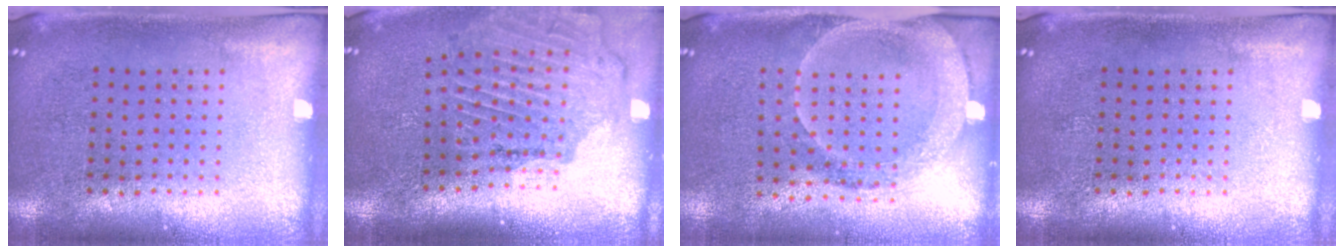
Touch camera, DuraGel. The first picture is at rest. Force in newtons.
{"total": 1.7, "press": 1.7, "slide": 0.3}
{"total": 1.8, "press": 1.6, "slide": 0.8}
{"total": 0.0}